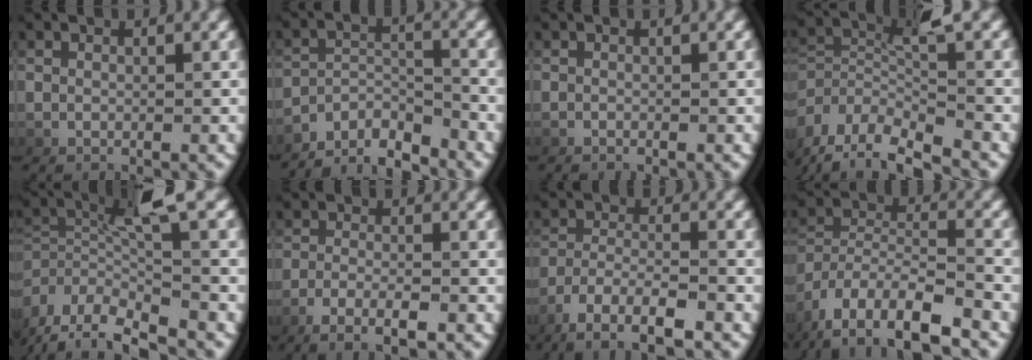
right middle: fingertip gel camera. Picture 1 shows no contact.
{"total": 8.1, "force": [-7.6, 1.9, 1.9], "torque": [-0.019, -0.017, -0.122]}
{"total": 0.6, "force": [-0.6, 0.0, 0.3], "torque": [-0.008, 0.004, -0.012]}
{"total": 6.9, "force": [-2.1, 4.4, 4.8], "torque": [-0.108, -0.012, -0.035]}
{"total": 6.9, "force": [-1.1, 3.6, 5.8], "torque": [-0.120, -0.001, -0.019]}
{"total": 3.9, "force": [-2.3, 0.6, 3.1], "torque": [-0.059, -0.006, -0.035]}
{"total": 6.1, "force": [-4.0, 2.2, 4.1], "torque": [-0.090, -0.024, -0.049]}
{"total": 6.9, "force": [-2.9, 4.2, 4.6], "torque": [-0.087, -0.010, -0.046]}